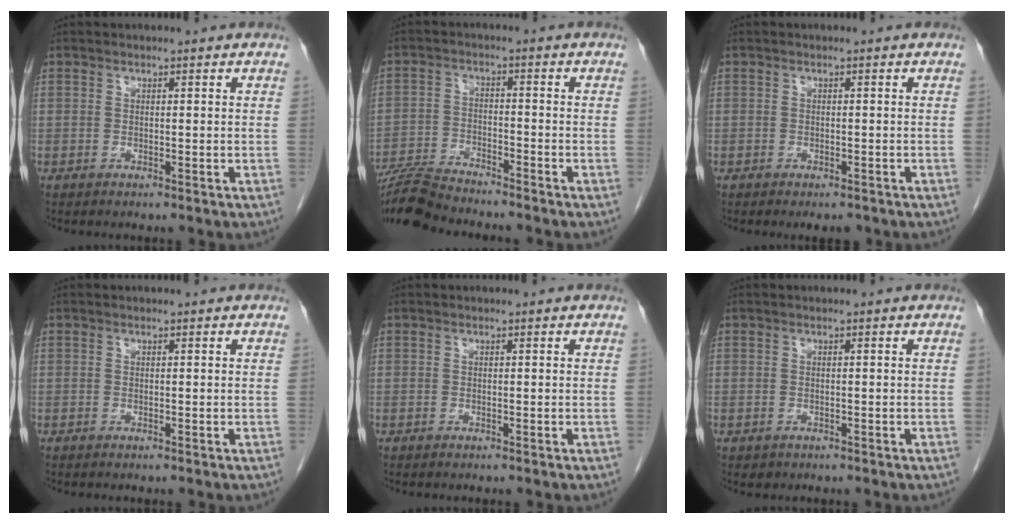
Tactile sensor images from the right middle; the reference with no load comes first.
{"total": 9.0, "force": [-8.6, 0.3, 2.6], "torque": [-0.043, -0.014, -0.155]}
{"total": 2.2, "force": [-1.6, 1.2, 0.9], "torque": [-0.007, 0.001, -0.015]}
{"total": 0.0}
{"total": 0.0}
{"total": 0.7, "force": [-0.3, 0.6, 0.1], "torque": [-0.005, 0.003, 0.001]}